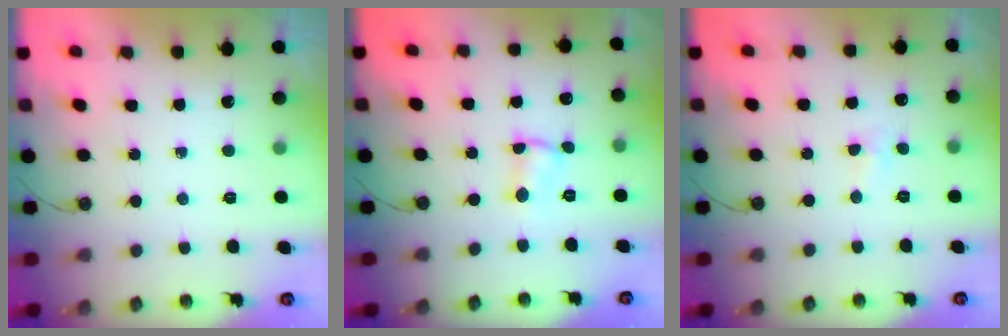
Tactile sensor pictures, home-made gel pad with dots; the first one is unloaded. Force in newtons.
{"total": 1.9, "press": 1.9, "slide": 0.4}
{"total": 2.1, "press": 2.0, "slide": 0.3}